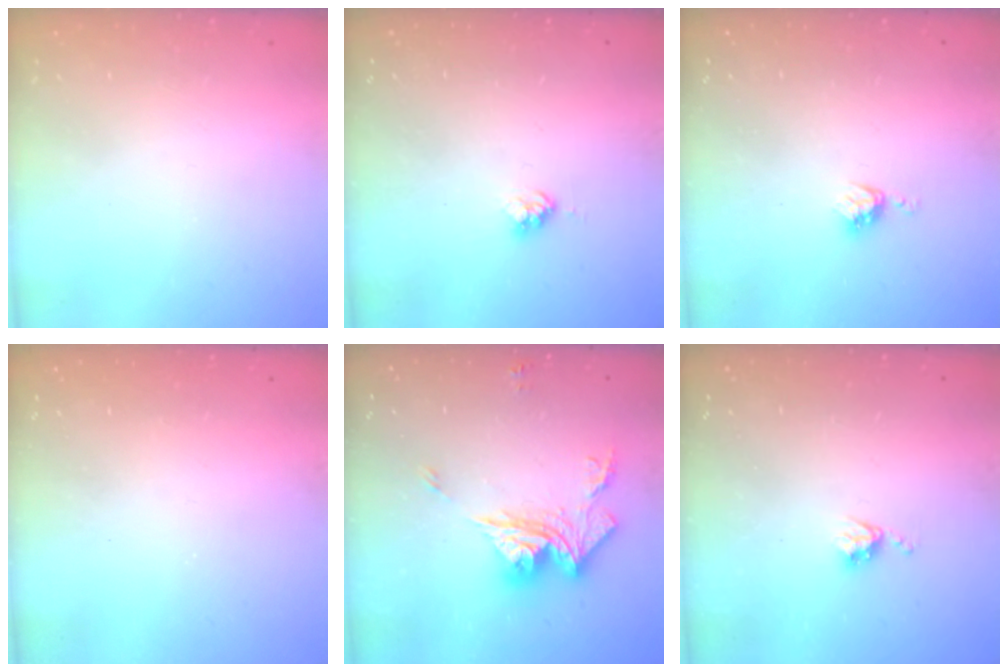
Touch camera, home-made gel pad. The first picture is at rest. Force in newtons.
{"total": 2.4, "press": 2.3, "slide": 0.4}
{"total": 3.4, "press": 3.4, "slide": 0.4}
{"total": 0.0}
{"total": 14.4, "press": 14.3, "slide": 1.7}
{"total": 4.3, "press": 4.2, "slide": 0.6}